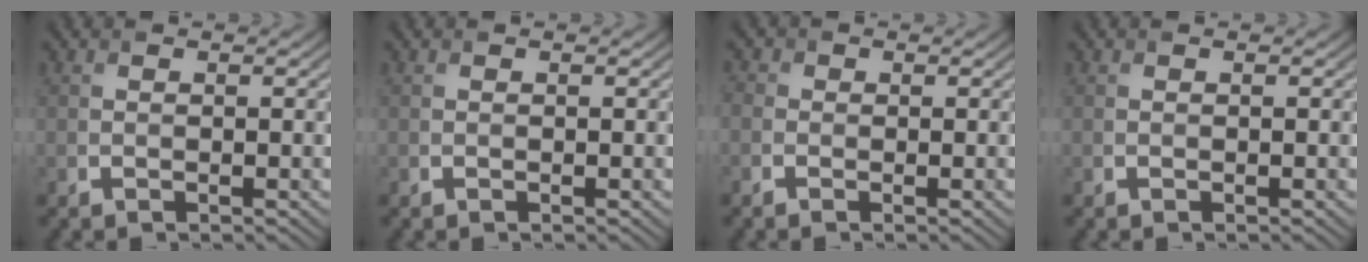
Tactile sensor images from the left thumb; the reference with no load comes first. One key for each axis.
{"total": 0.0}
{"total": 1.9, "fx": -0.7, "fy": 1.7, "fz": 0.7, "tx": -0.016, "ty": -0.001, "tz": -0.021}
{"total": 0.0}